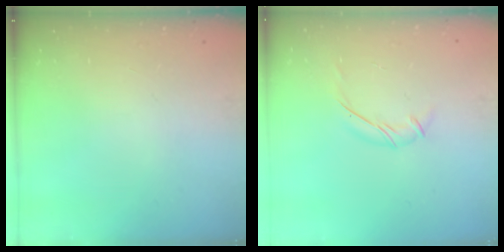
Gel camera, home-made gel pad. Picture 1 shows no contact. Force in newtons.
{"total": 7.7, "press": 7.6, "slide": 0.8}